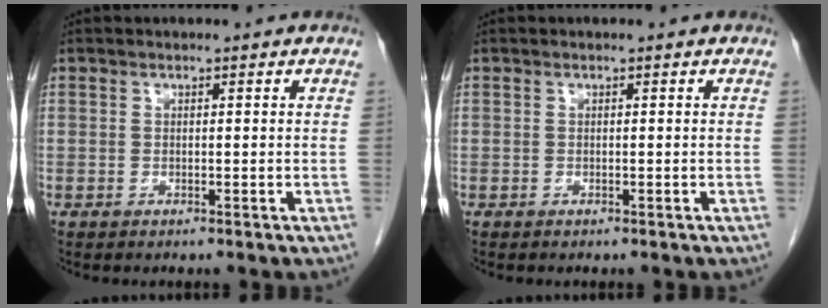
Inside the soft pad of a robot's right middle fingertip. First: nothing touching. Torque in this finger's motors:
{"motor_torque": [-0.13, 0.33, -0.03, -0.01]}